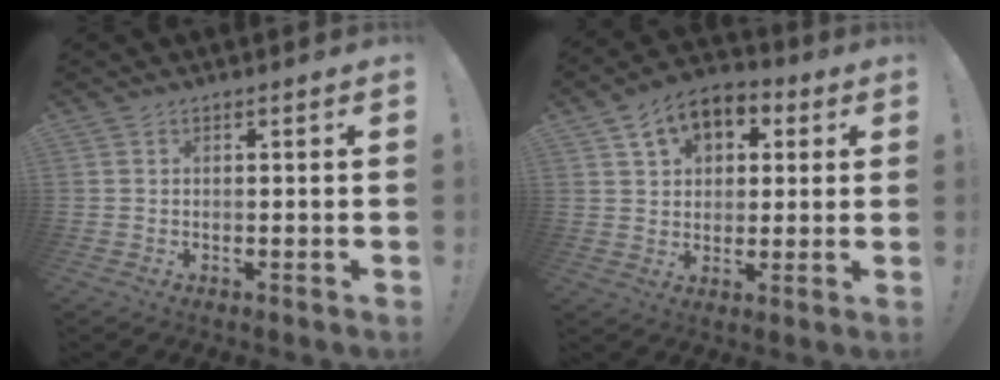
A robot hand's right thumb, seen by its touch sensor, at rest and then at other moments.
{"total": 10.2, "force": [4.3, 7.6, 5.2], "torque": [-0.086, -0.011, 0.085]}